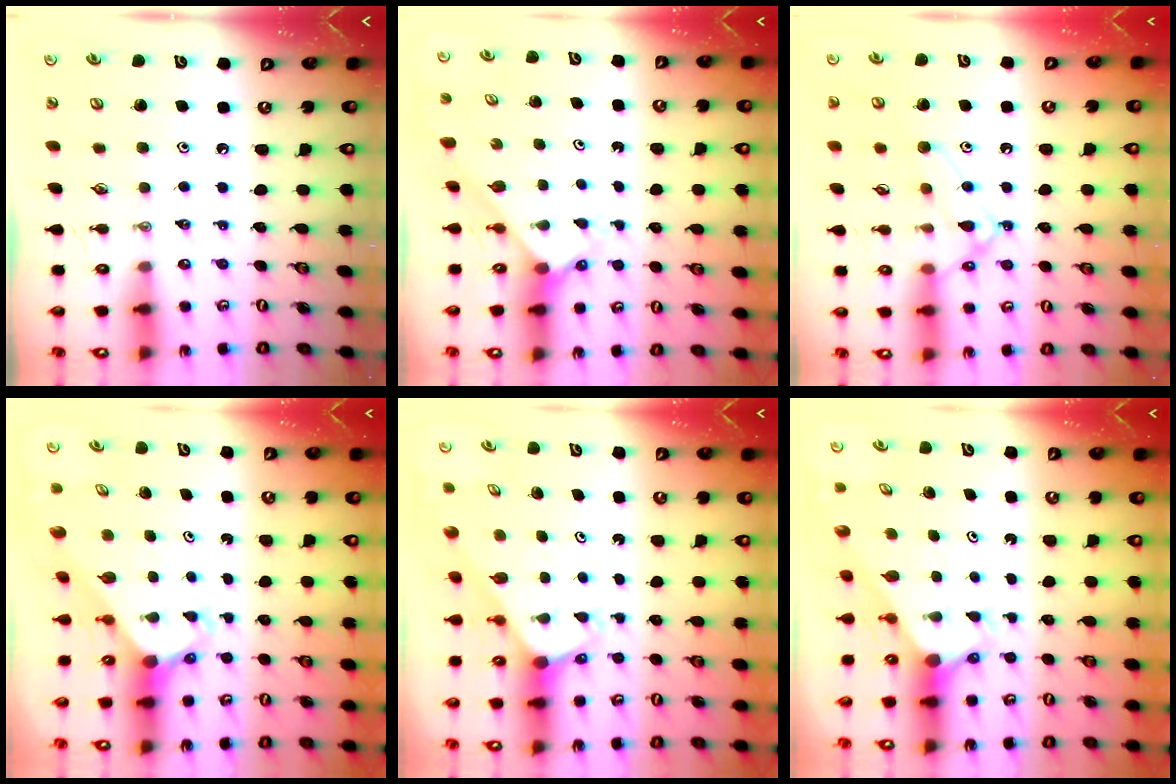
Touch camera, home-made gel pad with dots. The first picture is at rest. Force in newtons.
{"total": 2.3, "press": 2.3, "slide": 0.2}
{"total": 12.0, "press": 12.0, "slide": 0.9}
{"total": 3.3, "press": 3.3, "slide": 0.2}
{"total": 2.0, "press": 2.0, "slide": 0.1}
{"total": 2.8, "press": 2.8, "slide": 0.0}